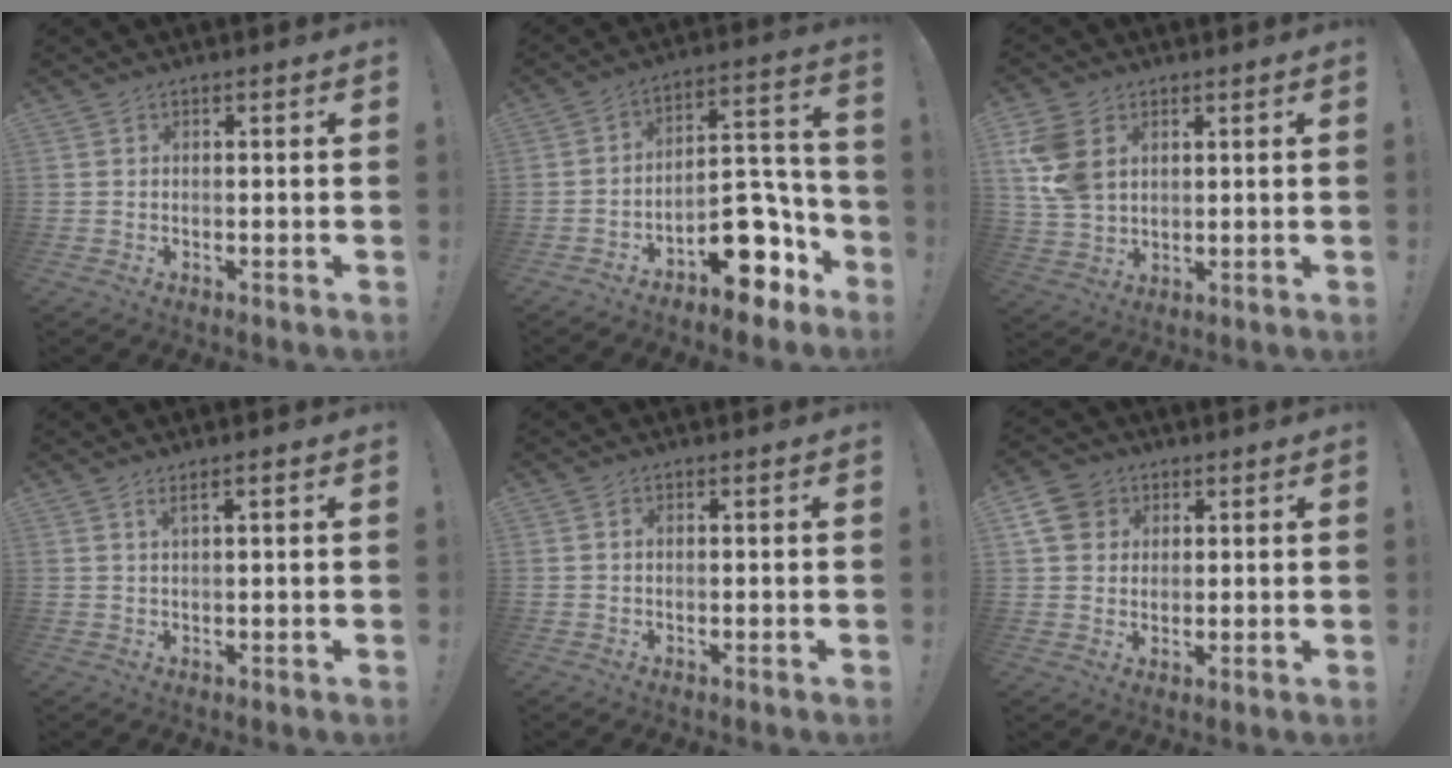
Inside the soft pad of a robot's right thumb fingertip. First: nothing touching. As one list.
[{"total": 16.2, "force": [-9.3, 8.6, 10.0], "torque": [-0.082, 0.063, -0.139]}, {"total": 11.2, "force": [4.2, 7.9, 6.8], "torque": [-0.132, -0.006, 0.083]}, {"total": 2.4, "force": [1.2, 0.0, 2.1], "torque": [-0.038, 0.000, 0.018]}, {"total": 0.6, "force": [0.1, 0.4, 0.4], "torque": [-0.008, 0.003, 0.002]}, {"total": 8.8, "force": [3.5, 7.4, 3.3], "torque": [-0.056, -0.016, 0.071]}]